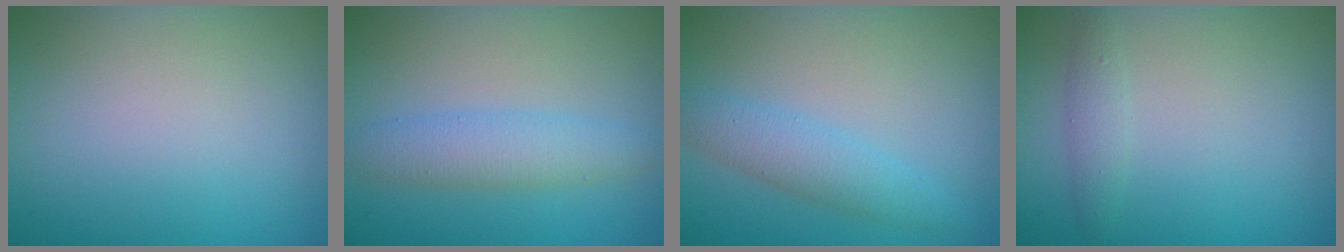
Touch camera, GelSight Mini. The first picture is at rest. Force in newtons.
{"total": 3.3, "press": 3.3, "slide": 0.1}
{"total": 2.9, "press": 2.9, "slide": 0.1}
{"total": 1.4, "press": 1.4, "slide": 0.1}